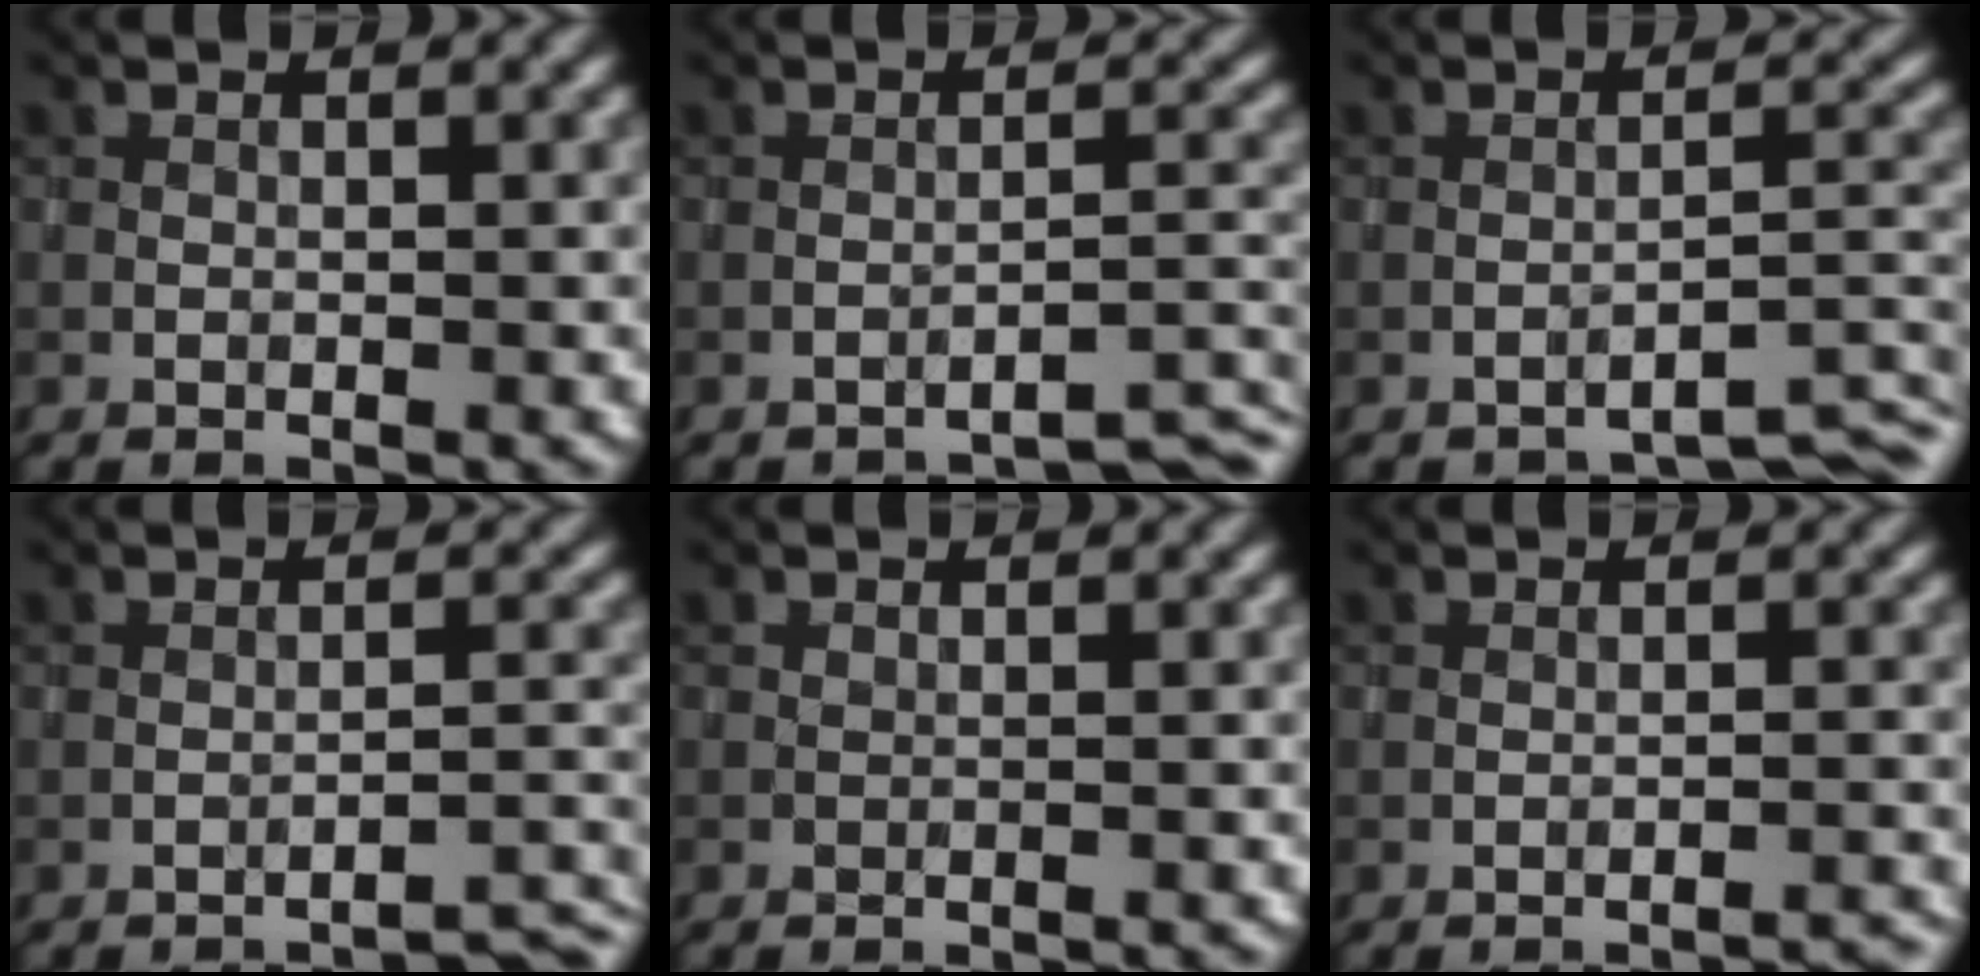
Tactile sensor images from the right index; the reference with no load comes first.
{"total": 3.7, "force": [-3.4, 0.1, 1.3], "torque": [-0.014, 0.005, -0.051]}
{"total": 4.4, "force": [-4.0, 0.3, 1.7], "torque": [-0.021, 0.000, -0.052]}
{"total": 2.9, "force": [-2.6, 0.1, 1.3], "torque": [-0.008, 0.010, -0.040]}
{"total": 0.8, "force": [-0.7, -0.2, 0.1], "torque": [0.001, 0.001, -0.008]}
{"total": 2.3, "force": [-2.2, 0.2, 0.6], "torque": [-0.003, 0.015, -0.028]}